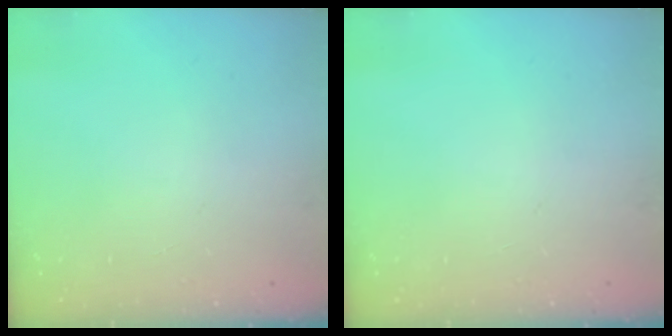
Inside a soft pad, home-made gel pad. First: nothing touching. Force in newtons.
{"total": 0.0}